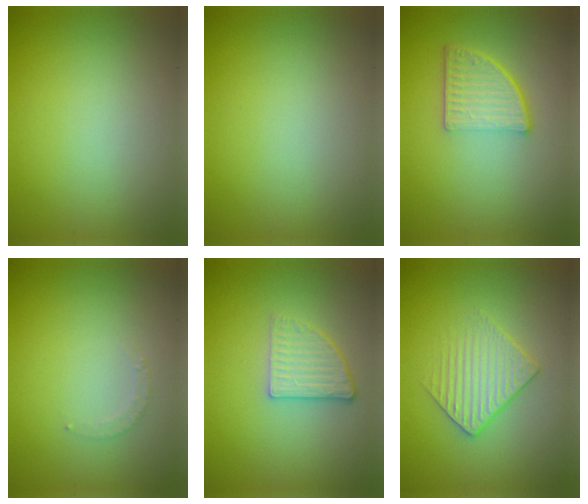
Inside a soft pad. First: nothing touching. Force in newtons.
{"total": 0.0}
{"total": 4.7, "press": 3.3, "slide": 3.3}
{"total": 0.9, "press": 0.9, "slide": 0.2}
{"total": 2.6, "press": 2.3, "slide": 1.3}
{"total": 2.1, "press": 1.8, "slide": 1.1}